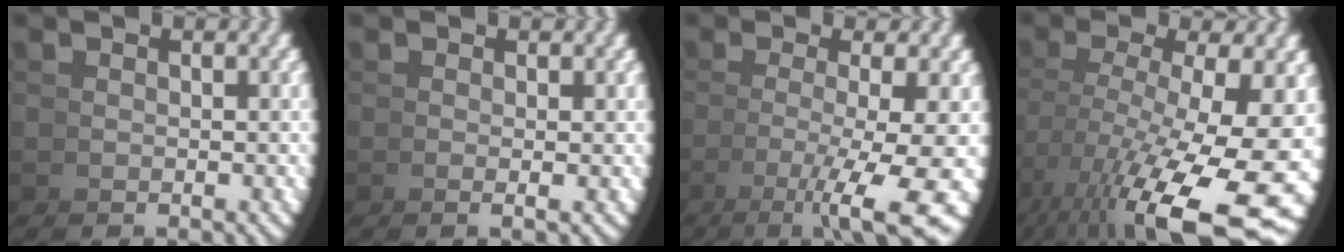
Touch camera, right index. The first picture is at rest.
{"total": 0.8, "force": [-0.1, -0.1, 0.8], "torque": [-0.023, -0.004, 0.000]}
{"total": 7.7, "force": [-2.0, 2.2, 7.1], "torque": [-0.101, -0.018, -0.017]}
{"total": 12.5, "force": [-3.5, 6.1, 10.4], "torque": [-0.150, -0.054, -0.017]}